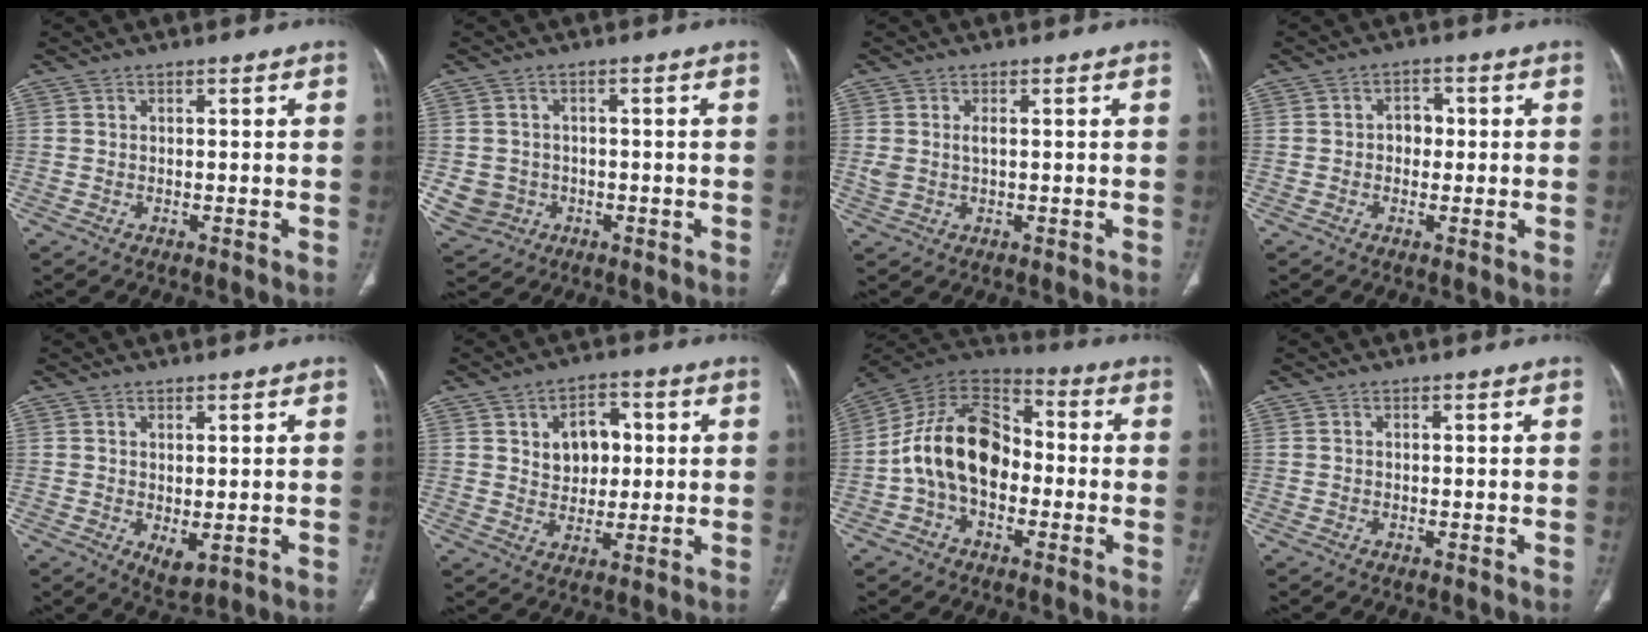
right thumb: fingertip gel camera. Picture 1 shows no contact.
{"total": 5.8, "force": [-1.1, 5.5, 1.5], "torque": [-0.021, 0.011, -0.010]}
{"total": 2.9, "force": [0.3, 1.6, 2.4], "torque": [-0.059, 0.003, 0.011]}
{"total": 3.3, "force": [0.0, 2.7, 2.0], "torque": [-0.010, 0.009, -0.006]}
{"total": 3.4, "force": [-0.4, 1.7, 2.9], "torque": [-0.044, -0.013, 0.008]}
{"total": 8.2, "force": [1.9, 6.0, 5.3], "torque": [-0.042, -0.001, 0.031]}
{"total": 16.6, "force": [-2.4, 11.1, 12.1], "torque": [-0.199, 0.047, -0.052]}
{"total": 0.0}